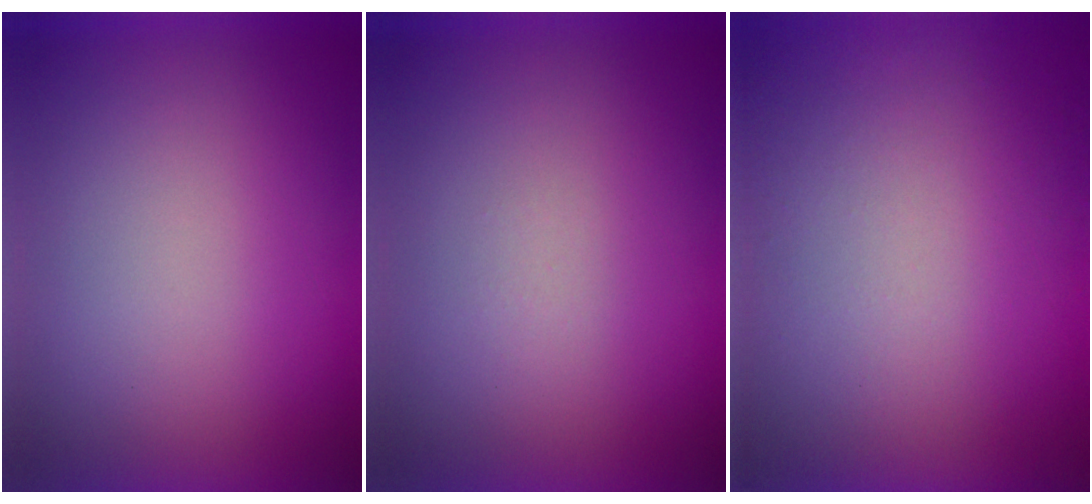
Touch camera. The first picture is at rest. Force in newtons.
{"total": 1.4}
{"total": 4.7}